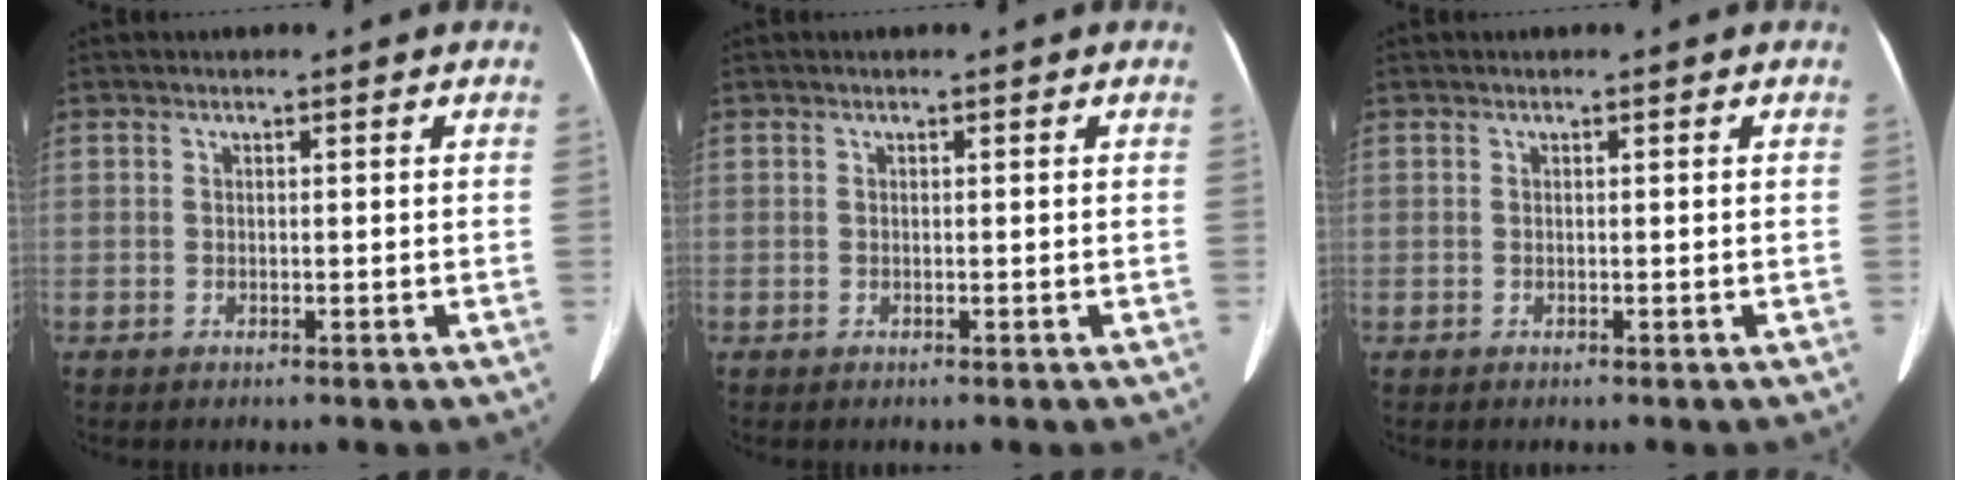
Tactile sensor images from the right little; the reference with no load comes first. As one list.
[{"total": 0.0}, {"total": 0.0}]